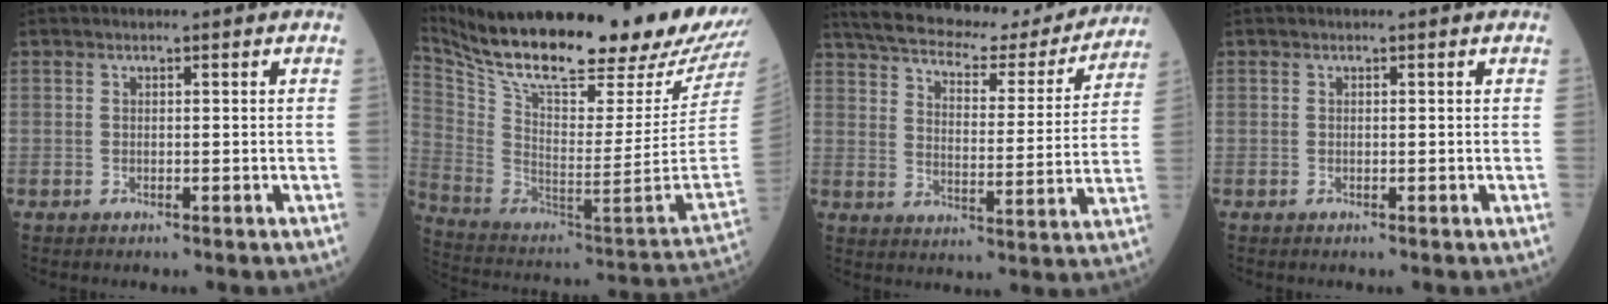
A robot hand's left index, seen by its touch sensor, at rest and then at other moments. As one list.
[{"total": 33.1, "force": [27.2, 4.5, 18.3], "torque": [-0.334, -0.078, 0.397]}, {"total": 24.2, "force": [21.3, 6.4, 9.5], "torque": [-0.162, -0.003, 0.279]}, {"total": 0.0}]